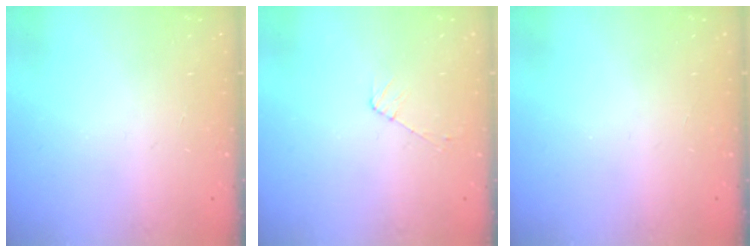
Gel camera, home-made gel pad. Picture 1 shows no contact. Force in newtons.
{"total": 3.8, "press": 3.8, "slide": 0.5}
{"total": 0.0}